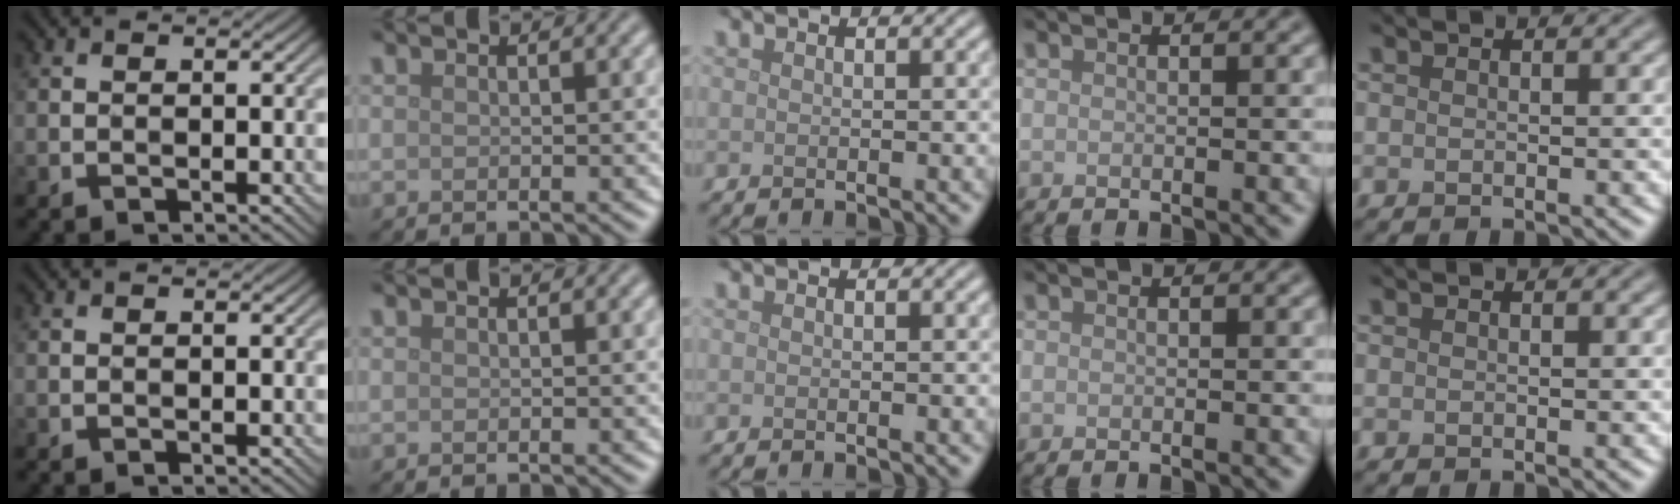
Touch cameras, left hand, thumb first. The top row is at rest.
{}